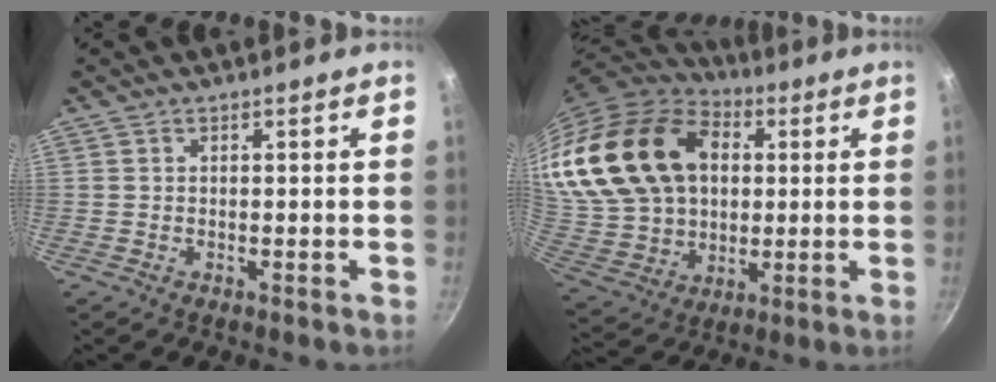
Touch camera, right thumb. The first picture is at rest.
{"total": 29.2, "force": [7.8, 20.8, 18.9], "torque": [-0.376, 0.007, 0.154]}